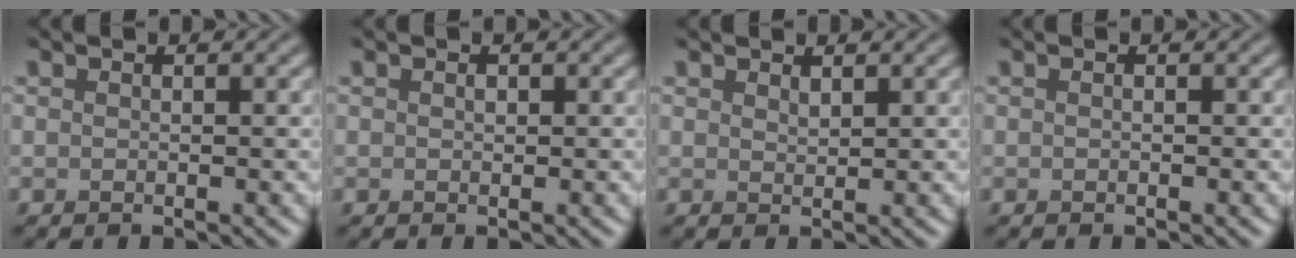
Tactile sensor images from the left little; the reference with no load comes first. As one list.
[{"total": 0.0}, {"total": 0.8, "force": [0.8, 0.1, 0.0], "torque": [-0.003, -0.001, 0.017]}, {"total": 0.0}]